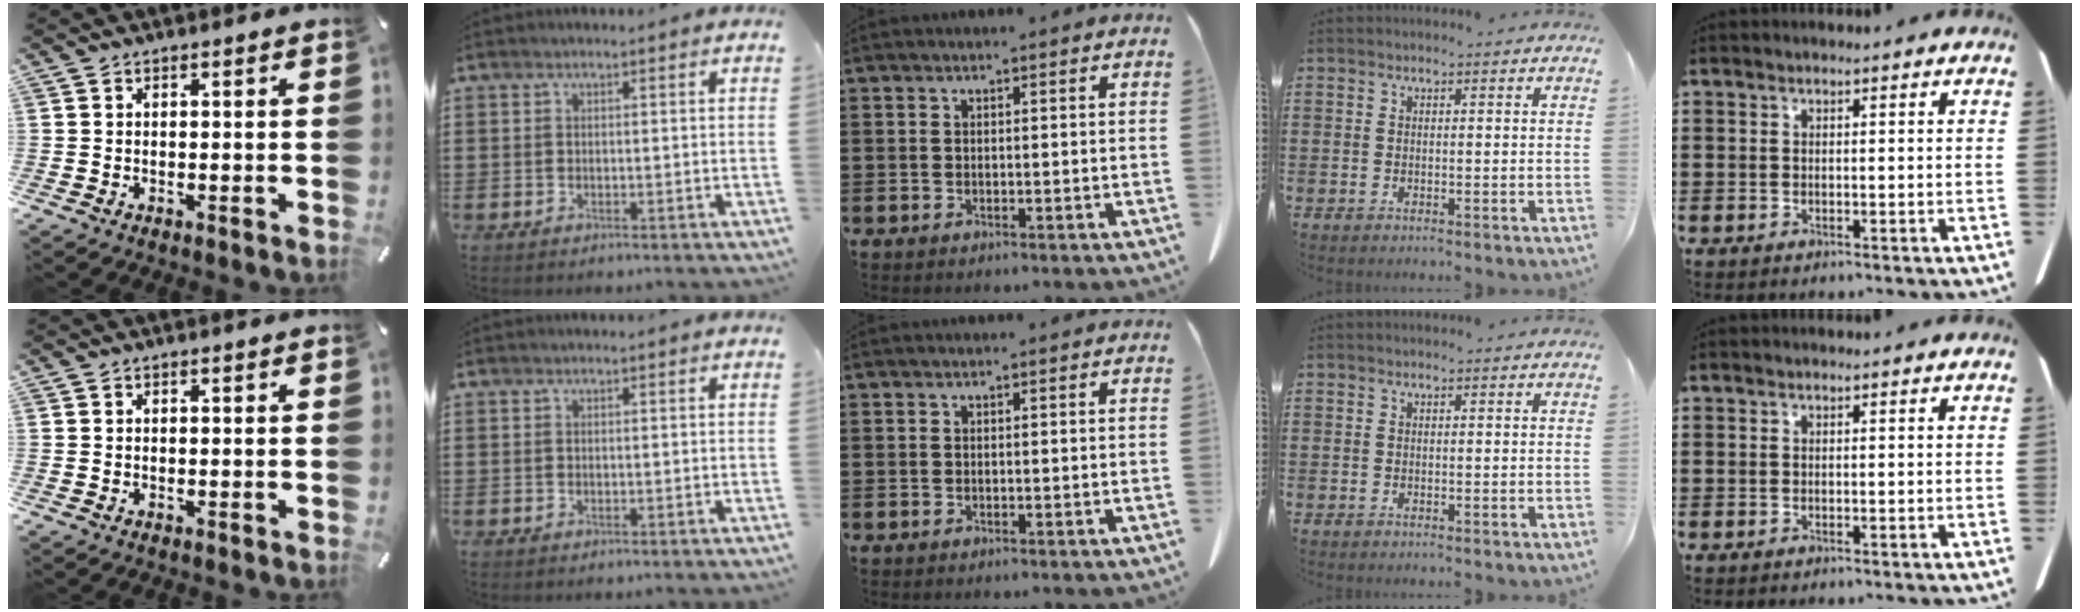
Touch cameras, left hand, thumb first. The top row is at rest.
{}